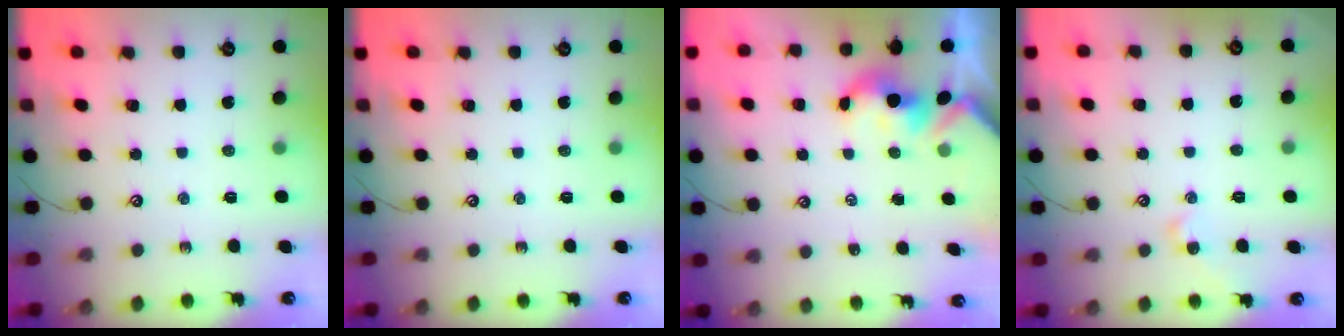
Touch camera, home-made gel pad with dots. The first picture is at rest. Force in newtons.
{"total": 0.0}
{"total": 1.9, "press": 1.9, "slide": 0.2}
{"total": 3.0, "press": 2.9, "slide": 0.7}